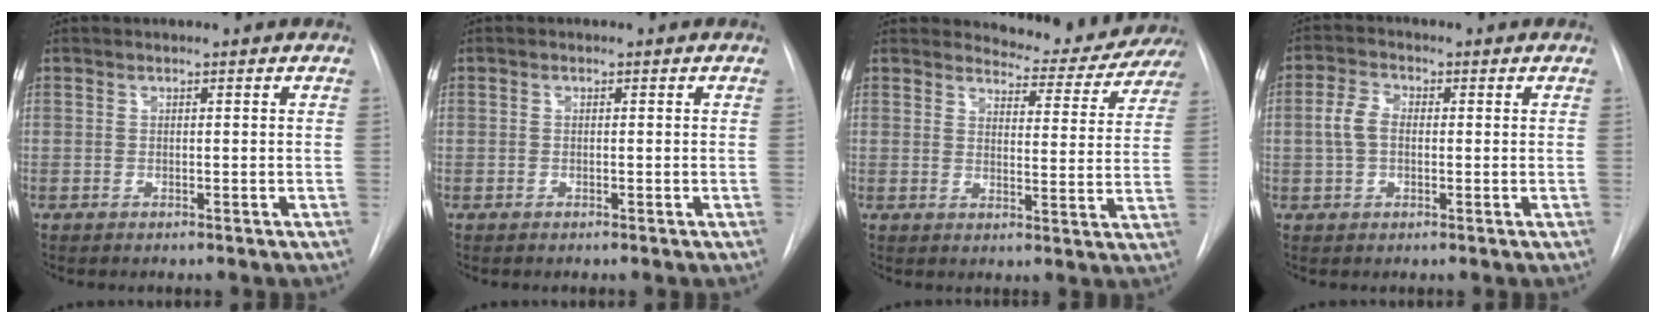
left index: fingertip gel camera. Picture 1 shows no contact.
{"total": 0.0}
{"total": 9.7, "force": [9.6, 1.4, 0.1], "torque": [0.008, -0.036, 0.104]}
{"total": 4.2, "force": [0.1, 2.7, 3.2], "torque": [-0.082, 0.015, -0.001]}